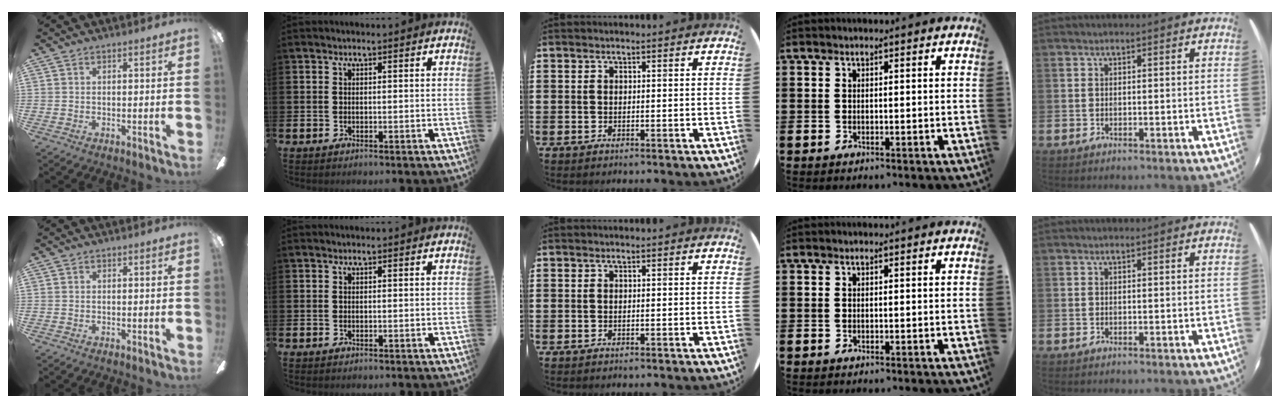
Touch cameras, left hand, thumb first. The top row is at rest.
{}